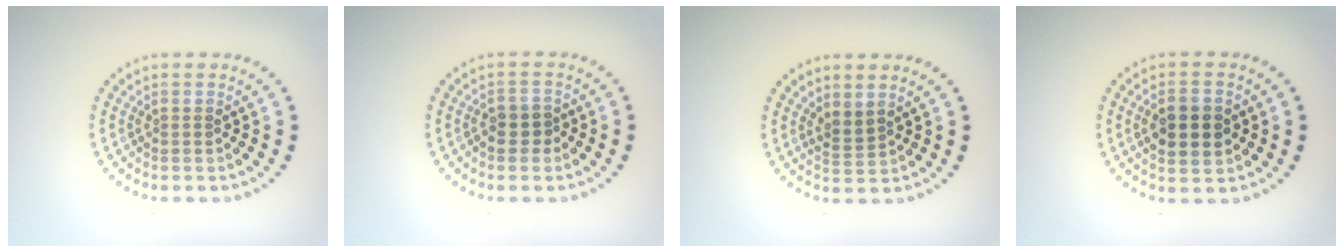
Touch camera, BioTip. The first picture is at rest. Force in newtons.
{"total": 2.0, "press": 1.9, "slide": 0.8}
{"total": 1.7, "press": 1.3, "slide": 1.1}
{"total": 4.3, "press": 4.3, "slide": 0.2}